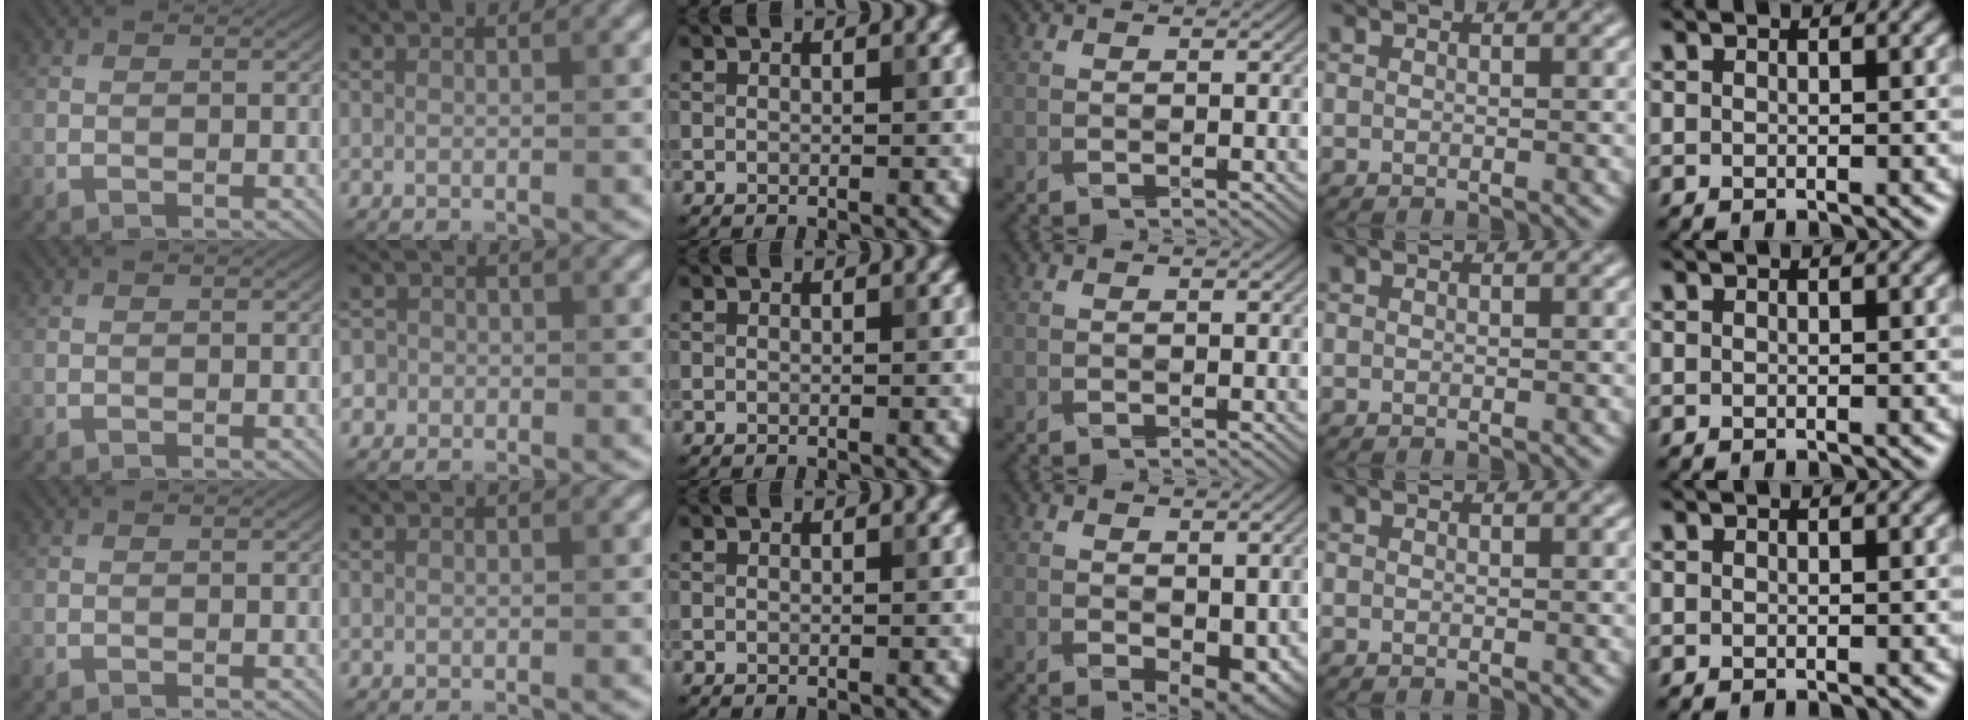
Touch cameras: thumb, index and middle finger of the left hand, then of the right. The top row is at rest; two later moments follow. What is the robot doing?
{"motion": "fold", "object": "plastic wrap"}